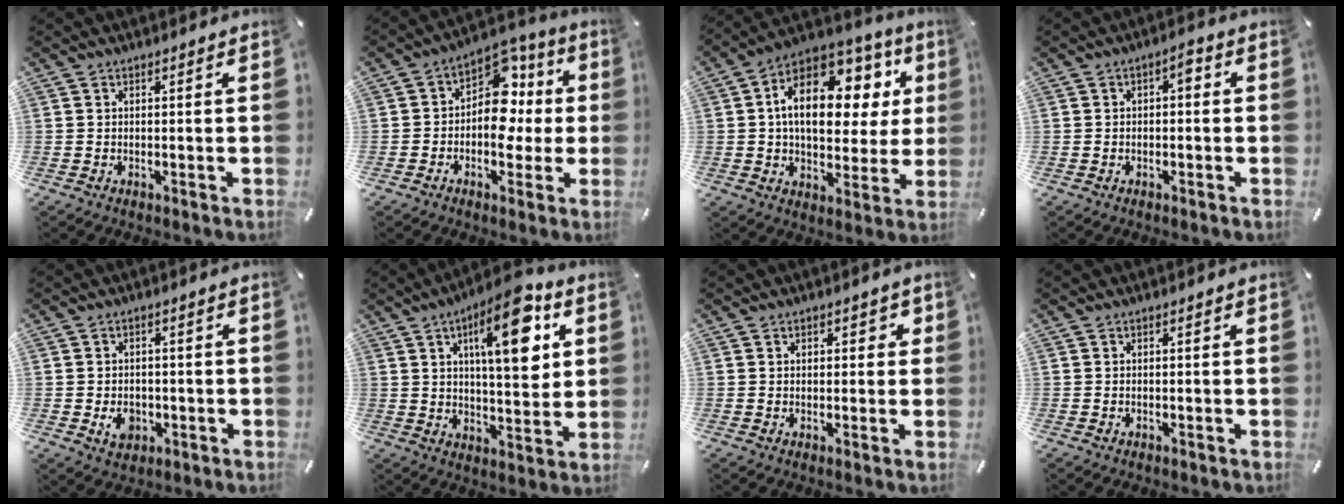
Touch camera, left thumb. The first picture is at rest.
{"total": 13.5, "force": [-0.1, 9.6, 9.5], "torque": [-0.130, -0.004, -0.002]}
{"total": 18.5, "force": [5.1, 11.8, 13.3], "torque": [-0.210, -0.017, 0.087]}
{"total": 2.9, "force": [-0.7, 1.5, 2.4], "torque": [-0.037, 0.012, -0.019]}
{"total": 4.5, "force": [-1.2, 3.7, 2.3], "torque": [-0.029, -0.003, -0.021]}
{"total": 17.2, "force": [7.2, 6.6, 14.1], "torque": [-0.201, -0.025, 0.107]}
{"total": 1.5, "force": [0.4, 1.1, 0.9], "torque": [-0.002, 0.000, 0.001]}
{"total": 0.0}